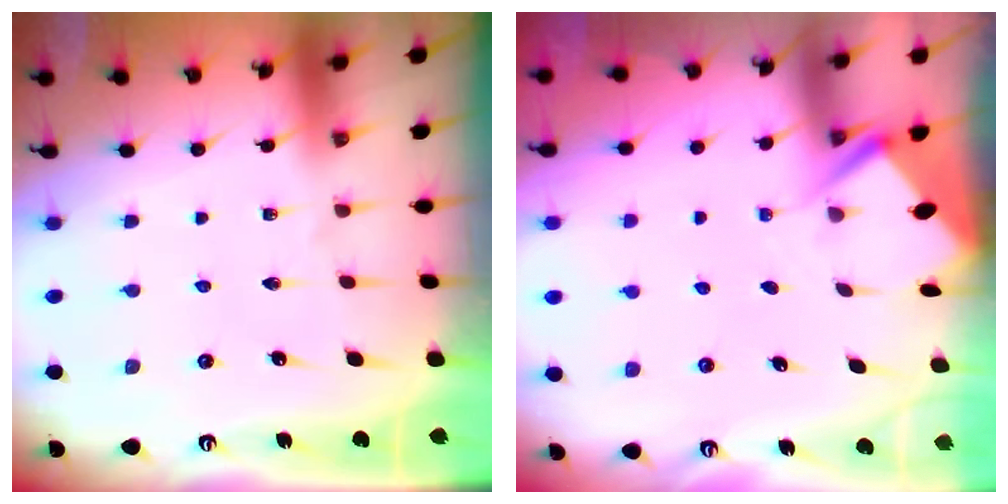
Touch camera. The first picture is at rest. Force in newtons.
{"total": 2.9, "press": 2.9, "slide": 0.4}